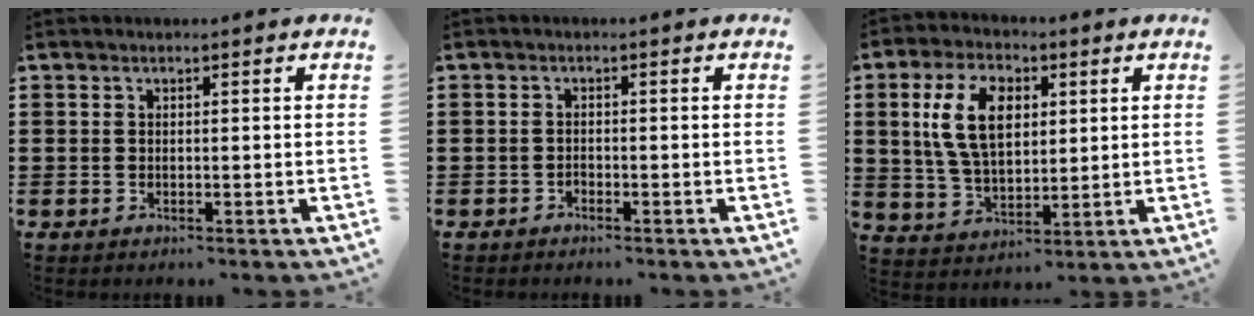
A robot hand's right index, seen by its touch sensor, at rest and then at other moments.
{"total": 0.9, "force": [-0.8, 0.4, 0.0], "torque": [-0.003, 0.000, -0.017]}
{"total": 10.3, "force": [2.6, 6.1, 7.9], "torque": [-0.187, 0.013, 0.041]}